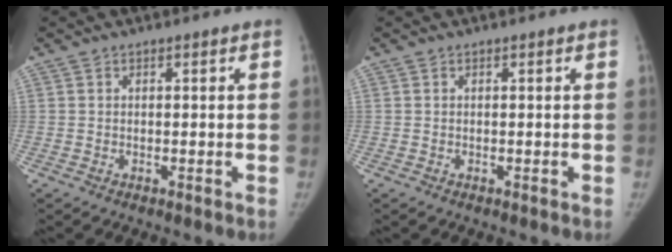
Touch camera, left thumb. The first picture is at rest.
{"total": 0.0}